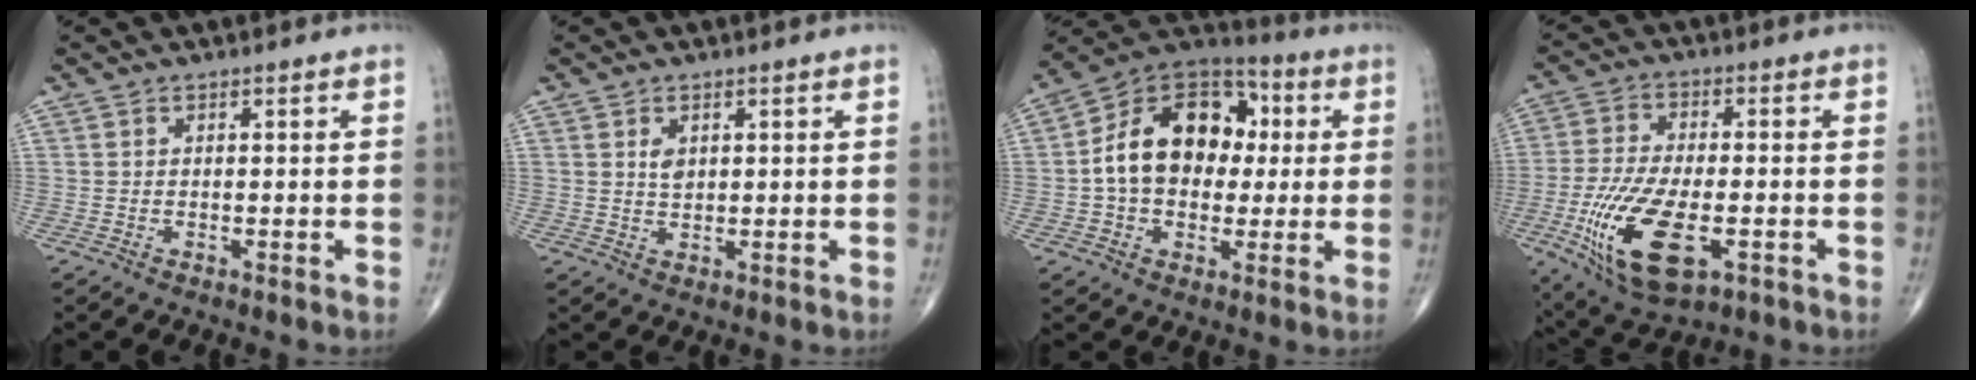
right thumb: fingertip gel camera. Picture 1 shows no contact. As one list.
[{"total": 2.4, "force": [0.9, 1.5, 1.6], "torque": [-0.022, -0.006, 0.018]}, {"total": 17.9, "force": [1.2, 12.8, 12.5], "torque": [-0.169, 0.033, 0.012]}, {"total": 17.0, "force": [-5.4, 7.6, 14.2], "torque": [-0.285, -0.002, -0.083]}]